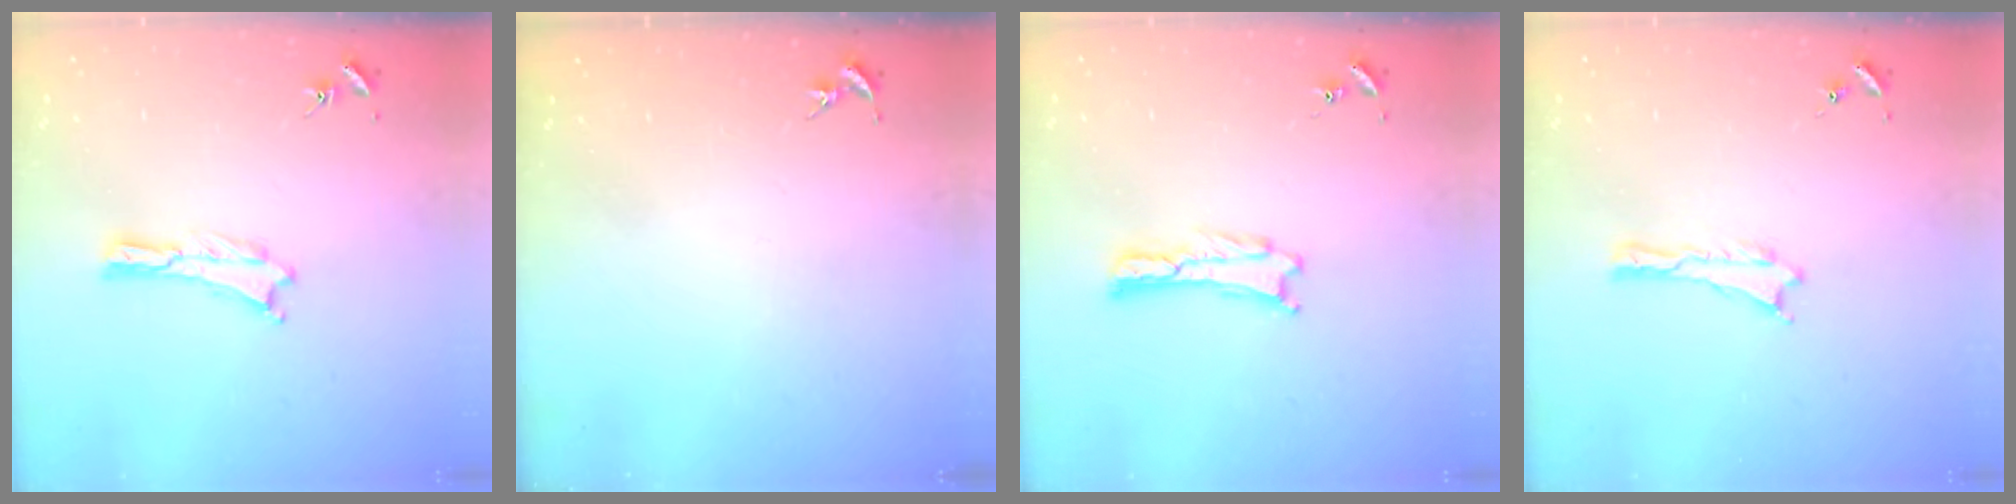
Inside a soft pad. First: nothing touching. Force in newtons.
{"total": 0.0}
{"total": 0.0}
{"total": 0.0}